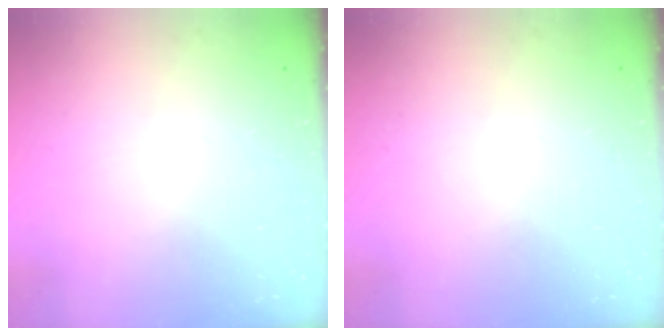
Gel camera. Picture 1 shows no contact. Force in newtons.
{"total": 0.0}